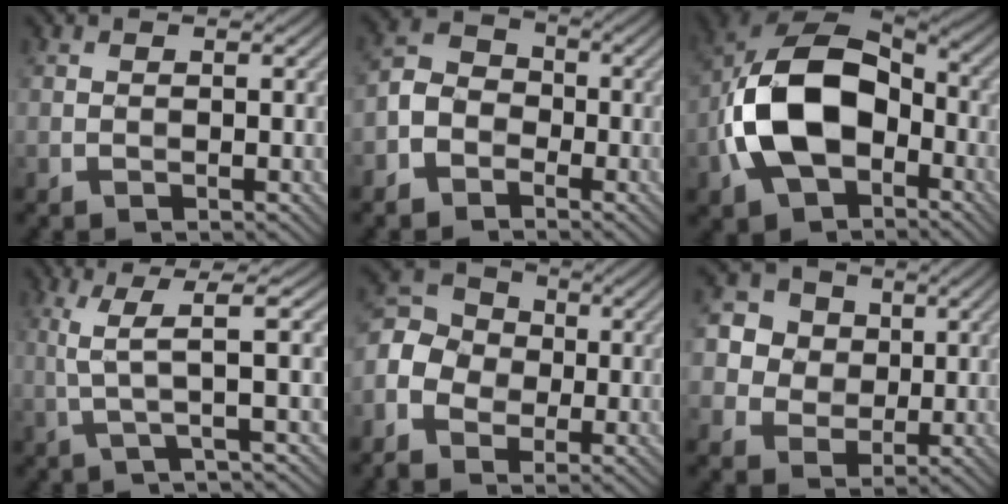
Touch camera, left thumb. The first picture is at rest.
{"total": 4.7, "force": [-2.3, 3.6, 1.8], "torque": [-0.049, 0.006, -0.056]}
{"total": 14.8, "force": [-3.3, 9.7, 10.7], "torque": [-0.238, -0.005, -0.072]}
{"total": 5.5, "force": [1.2, 0.3, 5.4], "torque": [-0.115, 0.019, 0.022]}
{"total": 8.3, "force": [-2.2, 6.7, 4.4], "torque": [-0.130, -0.005, -0.051]}
{"total": 6.9, "force": [1.8, 6.2, 2.4], "torque": [-0.086, 0.014, 0.031]}